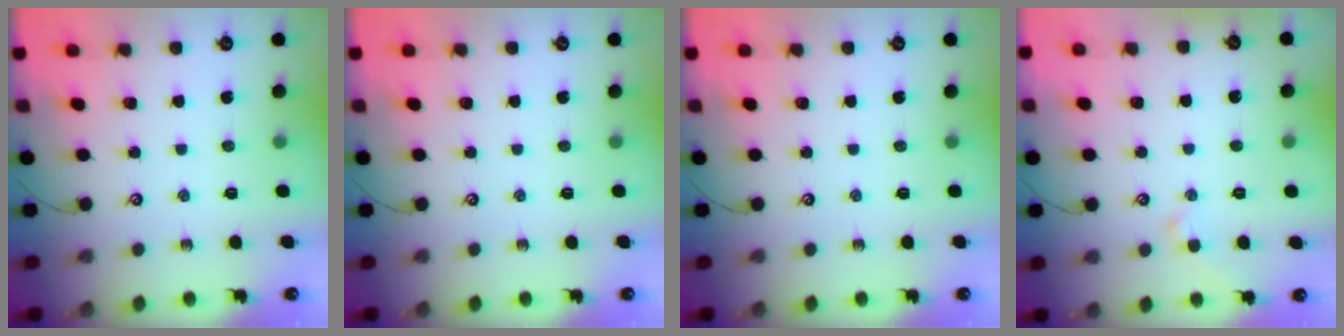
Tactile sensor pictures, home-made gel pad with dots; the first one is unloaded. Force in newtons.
{"total": 0.0}
{"total": 0.0}
{"total": 1.9, "press": 1.9, "slide": 0.4}